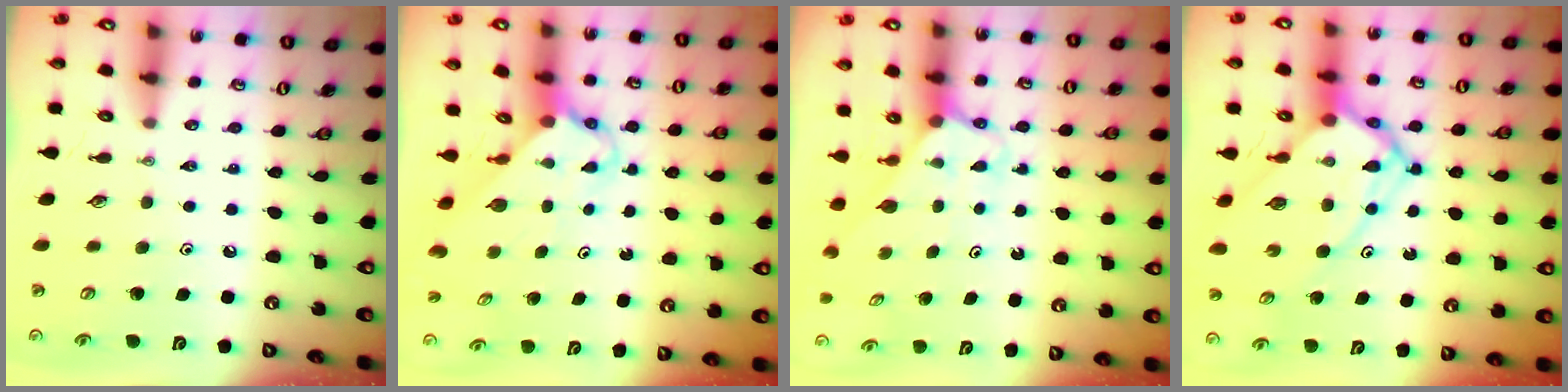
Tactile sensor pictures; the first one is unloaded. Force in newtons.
{"total": 2.7, "press": 2.7, "slide": 0.2}
{"total": 2.5, "press": 2.5, "slide": 0.2}
{"total": 12.8, "press": 12.8, "slide": 1.2}